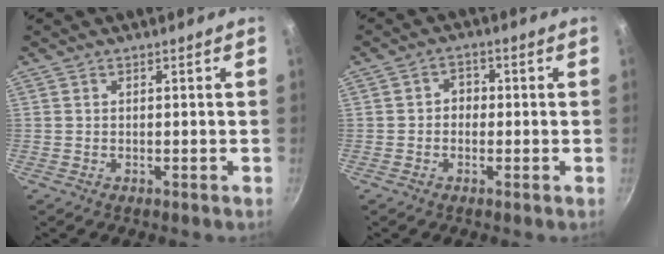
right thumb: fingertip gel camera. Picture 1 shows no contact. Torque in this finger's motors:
{"motor_torque": [-0.58, 0.06, 0.00, 0.20, 0.05]}